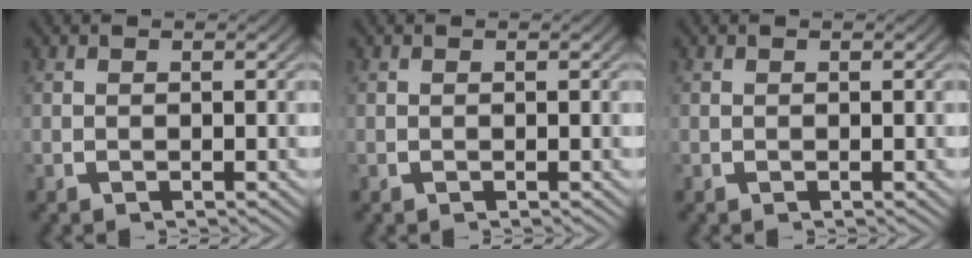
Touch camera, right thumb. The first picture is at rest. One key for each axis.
{"total": 0.0}
{"total": 0.0}